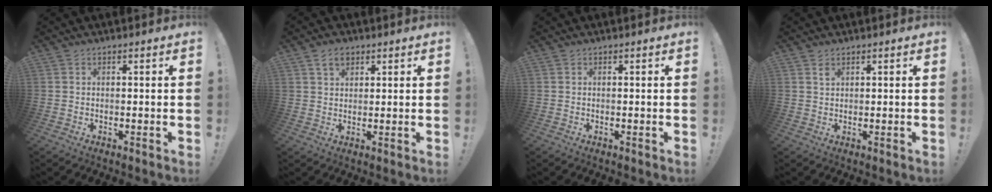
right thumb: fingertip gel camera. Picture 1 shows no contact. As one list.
[{"total": 4.7, "force": [2.8, 3.1, 2.2], "torque": [-0.035, -0.002, 0.051]}, {"total": 0.0}, {"total": 1.1, "force": [0.7, 0.6, 0.6], "torque": [-0.003, -0.003, 0.012]}]